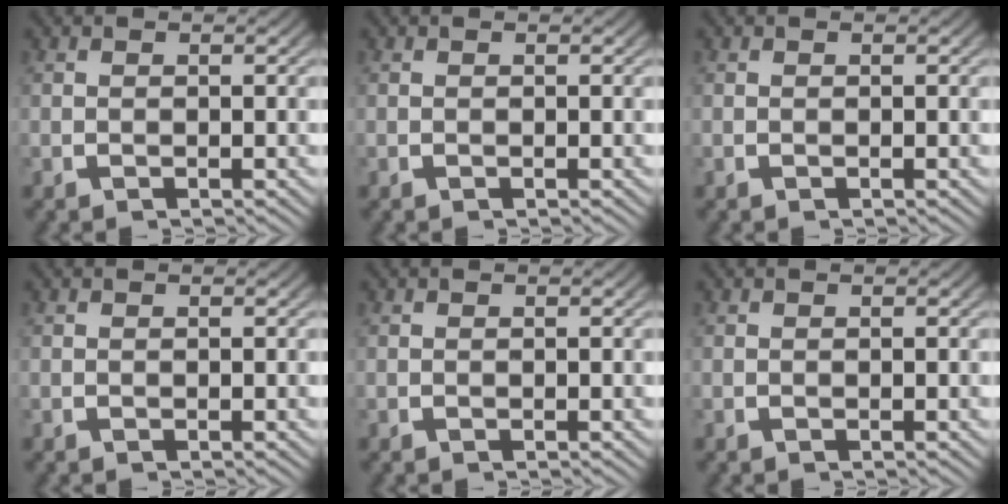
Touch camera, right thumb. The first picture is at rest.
{"total": 0.0}
{"total": 0.0}
{"total": 0.0}
{"total": 0.0}
{"total": 0.0}